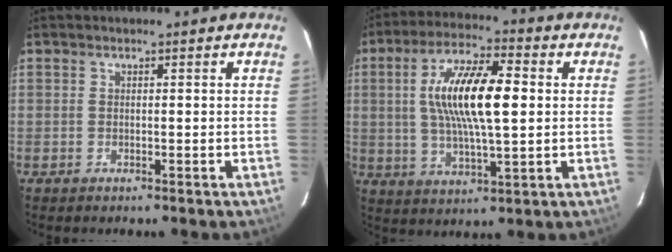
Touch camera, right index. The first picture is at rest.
{"total": 14.6, "force": [1.9, 4.3, 13.8], "torque": [-0.258, 0.012, 0.033]}